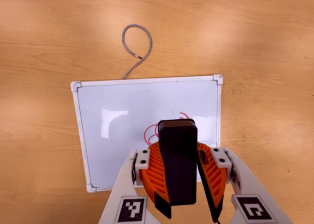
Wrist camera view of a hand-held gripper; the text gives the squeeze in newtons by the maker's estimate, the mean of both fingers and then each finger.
{"total": 12.6, "left": 12.7, "right": 12.5}